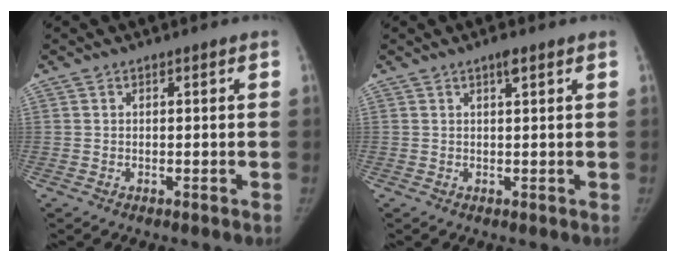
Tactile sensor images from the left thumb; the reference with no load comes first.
{"total": 1.7, "force": [1.0, 0.3, 1.3], "torque": [-0.023, -0.001, 0.016]}